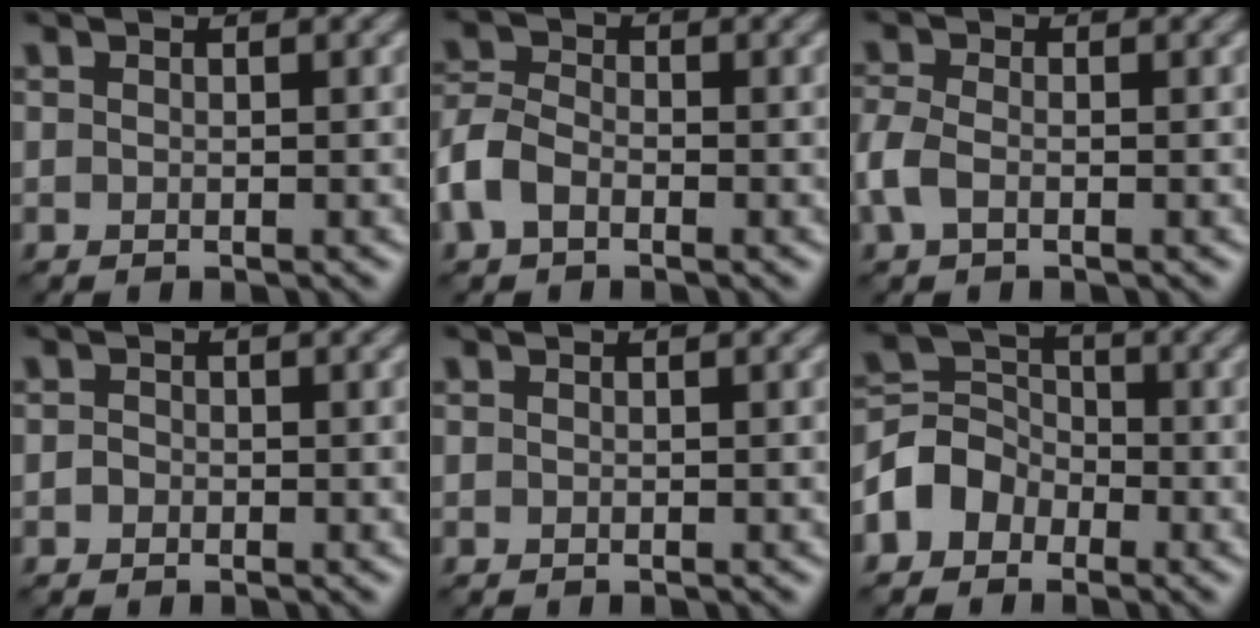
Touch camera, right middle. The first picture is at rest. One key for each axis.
{"total": 3.7, "fx": -1.9, "fy": 2.3, "fz": 2.2, "tx": -0.053, "ty": 0.003, "tz": -0.054}
{"total": 2.6, "fx": -1.0, "fy": 1.6, "fz": 1.7, "tx": -0.051, "ty": 0.001, "tz": -0.030}
{"total": 0.7, "fx": -0.3, "fy": 0.6, "fz": 0.1, "tx": 0.001, "ty": -0.003, "tz": -0.013}
{"total": 0.0}
{"total": 4.1, "fx": -2.3, "fy": 3.2, "fz": 1.1, "tx": -0.018, "ty": 0.007, "tz": -0.059}